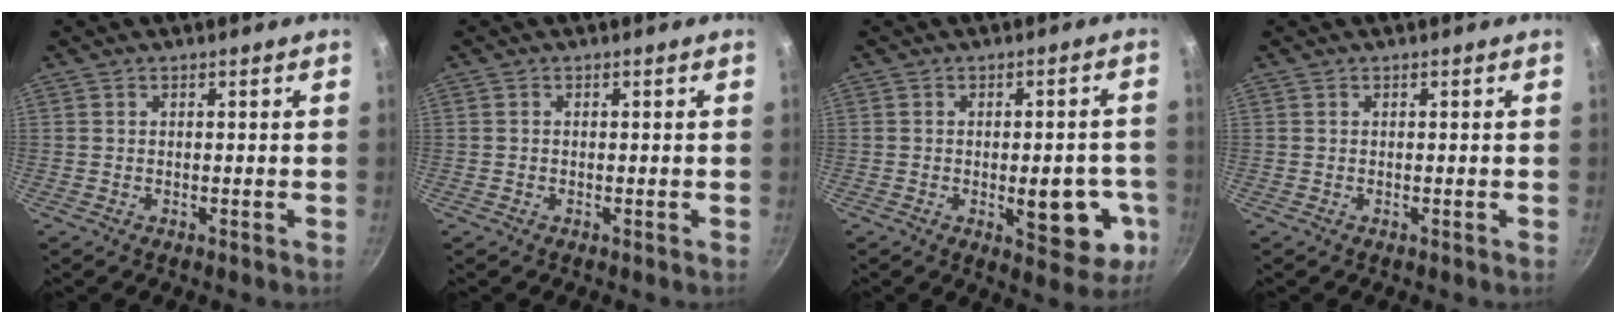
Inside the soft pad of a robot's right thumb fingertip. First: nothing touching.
{"total": 0.0}
{"total": 11.1, "force": [-2.9, 5.2, 9.4], "torque": [-0.085, 0.010, -0.031]}
{"total": 0.0}